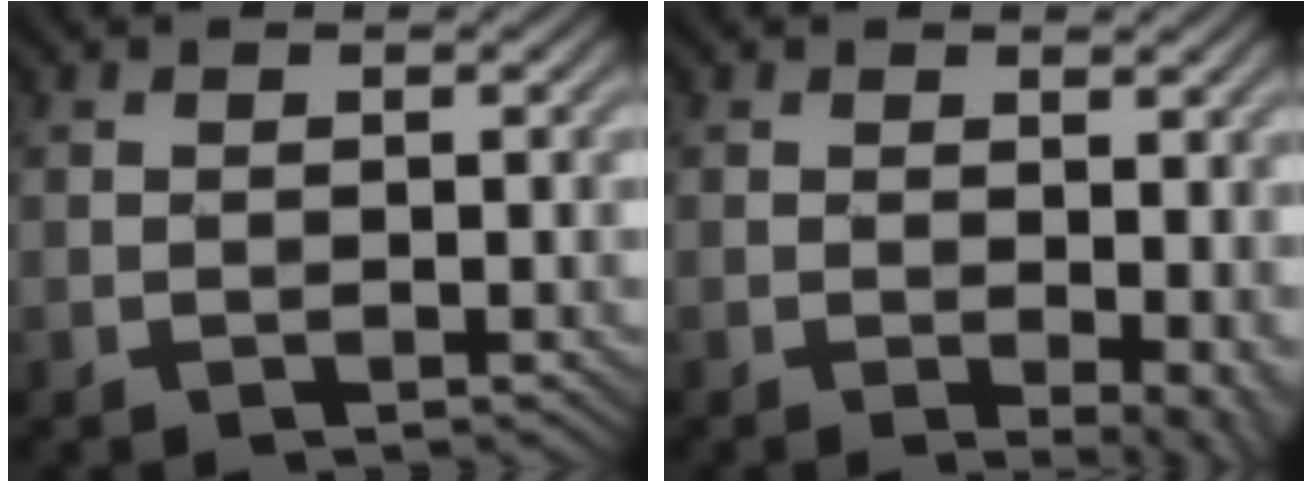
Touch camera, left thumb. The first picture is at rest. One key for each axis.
{"total": 3.7, "fx": -0.2, "fy": 1.6, "fz": 3.4, "tx": -0.041, "ty": -0.004, "tz": -0.001}